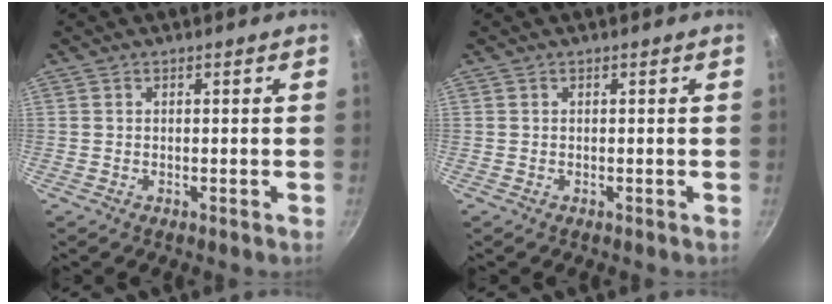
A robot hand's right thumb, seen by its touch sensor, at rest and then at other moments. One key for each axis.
{"total": 0.0}